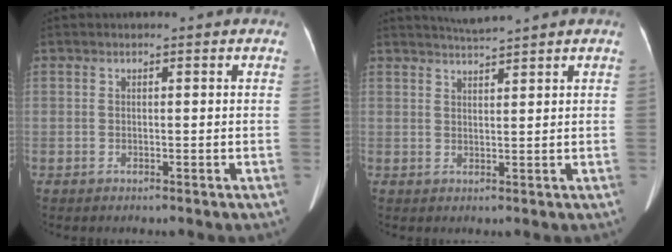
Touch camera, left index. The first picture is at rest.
{"total": 3.0, "force": [2.8, -1.1, 0.3], "torque": [-0.006, 0.004, 0.055]}